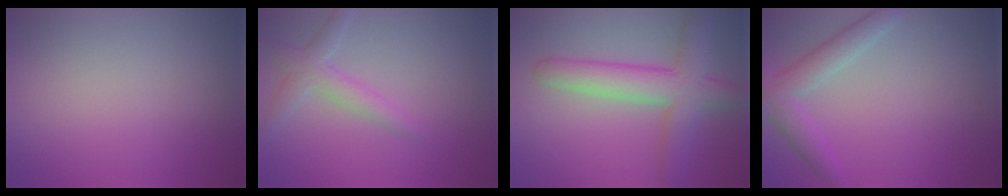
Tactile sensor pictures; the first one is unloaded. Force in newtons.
{"total": 2.6, "press": 2.6, "slide": 0.1}
{"total": 6.2, "press": 6.2, "slide": 0.3}
{"total": 3.4, "press": 3.4, "slide": 0.1}